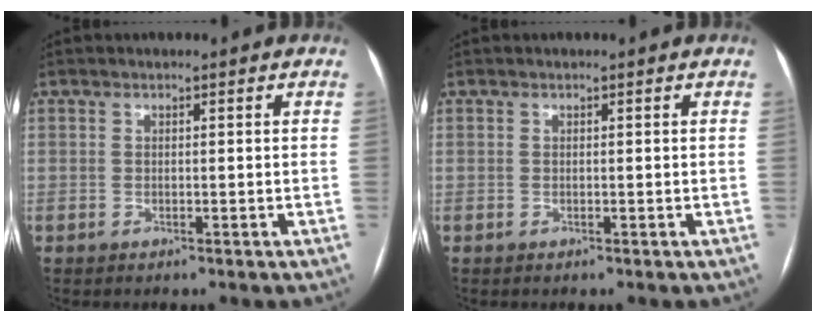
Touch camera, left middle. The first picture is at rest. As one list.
[{"total": 0.0}]